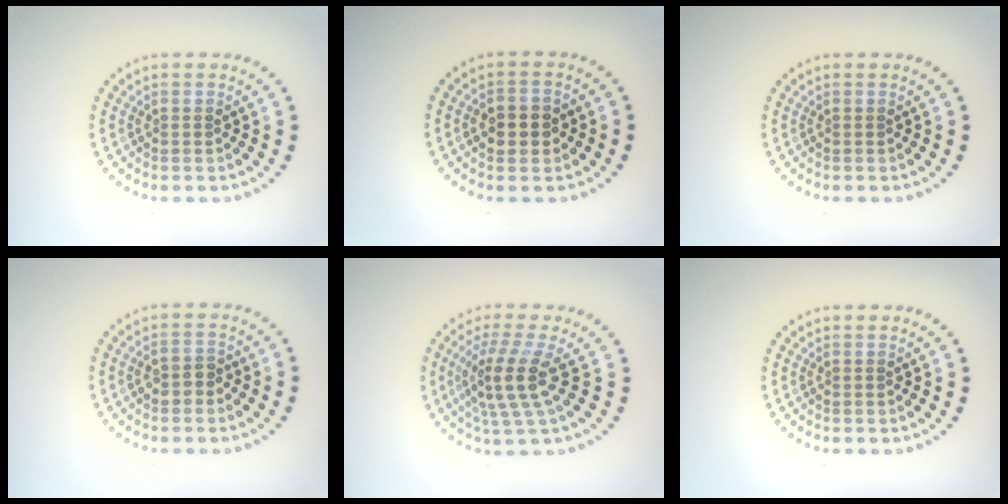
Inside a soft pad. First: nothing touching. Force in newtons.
{"total": 2.7, "press": 2.7, "slide": 0.5}
{"total": 0.0}
{"total": 1.7, "press": 1.7, "slide": 0.4}
{"total": 4.2, "press": 3.1, "slide": 2.8}
{"total": 0.0}